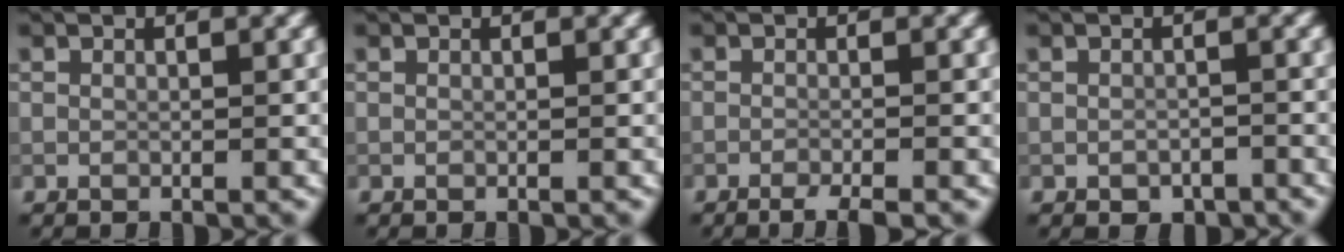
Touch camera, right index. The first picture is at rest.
{"total": 0.0}
{"total": 2.3, "force": [-1.6, 0.4, 1.7], "torque": [-0.020, -0.003, -0.033]}
{"total": 1.5, "force": [-0.9, 0.9, 0.9], "torque": [-0.015, -0.005, -0.012]}